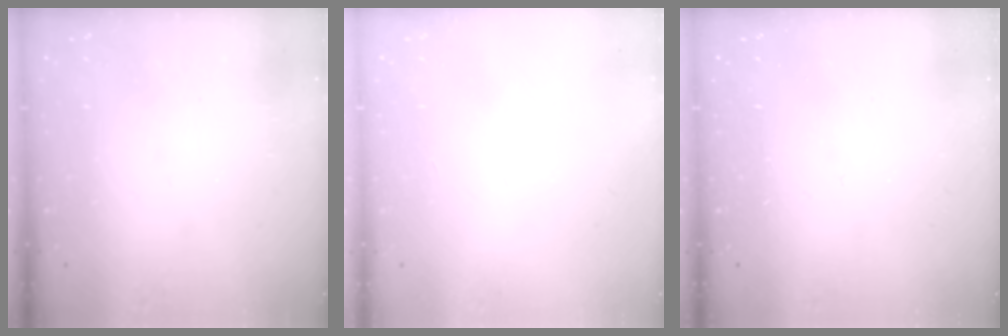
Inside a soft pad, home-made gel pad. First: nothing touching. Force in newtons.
{"total": 0.0}
{"total": 0.0}